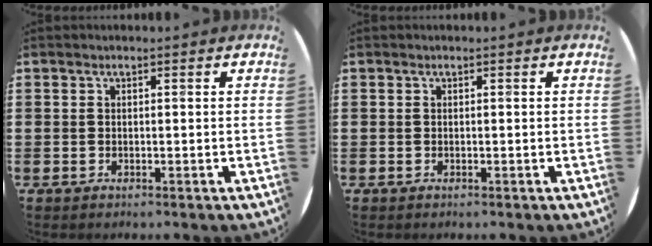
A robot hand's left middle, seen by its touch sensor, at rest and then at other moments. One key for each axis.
{"total": 0.0}